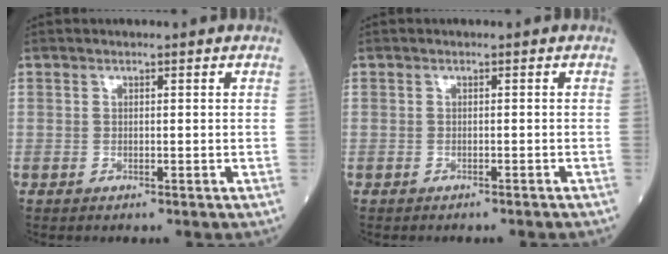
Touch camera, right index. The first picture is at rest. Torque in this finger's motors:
{"motor_torque": [0.17, -0.24, 0.06, 0.00]}